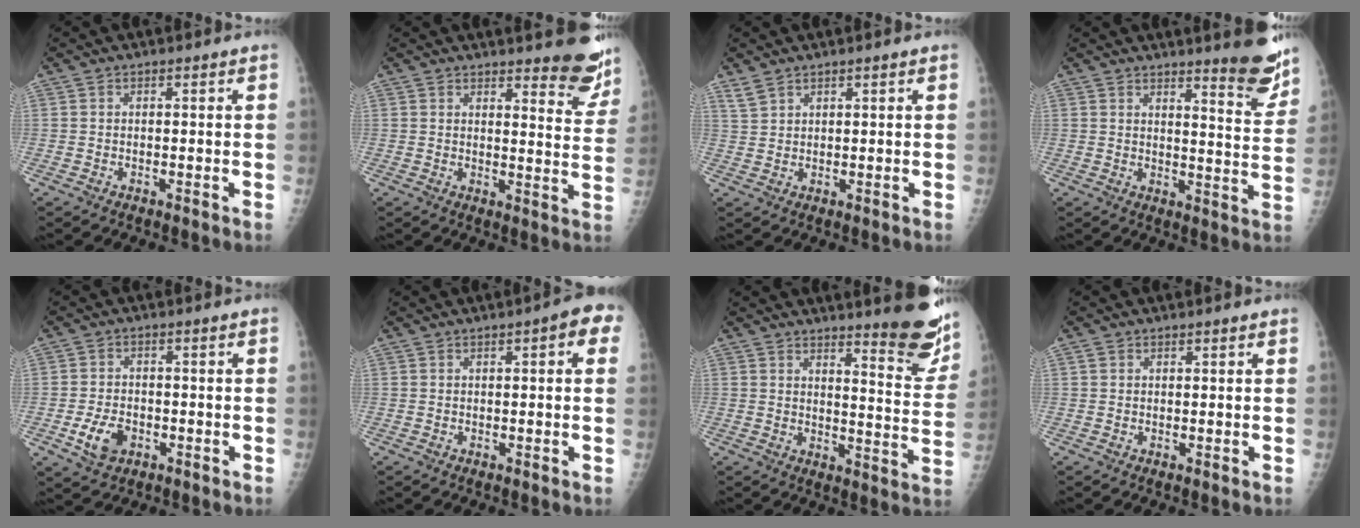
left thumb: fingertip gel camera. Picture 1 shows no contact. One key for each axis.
{"total": 9.9, "fx": 8.5, "fy": 2.5, "fz": 4.3, "tx": -0.015, "ty": -0.068, "tz": 0.087}
{"total": 2.4, "fx": 2.1, "fy": 0.8, "fz": 0.9, "tx": -0.016, "ty": -0.006, "tz": 0.047}
{"total": 9.5, "fx": 7.7, "fy": 1.4, "fz": 5.4, "tx": -0.046, "ty": -0.067, "tz": 0.095}
{"total": 5.9, "fx": -2.2, "fy": 4.0, "fz": 3.7, "tx": -0.064, "ty": 0.008, "tz": -0.037}
{"total": 5.2, "fx": 1.6, "fy": 1.6, "fz": 4.7, "tx": -0.047, "ty": 0.010, "tz": 0.010}
{"total": 13.3, "fx": 10.7, "fy": 2.5, "fz": 7.5, "tx": -0.062, "ty": -0.093, "tz": 0.127}
{"total": 0.8, "fx": 0.4, "fy": 0.6, "fz": 0.3, "tx": -0.003, "ty": 0.001, "tz": 0.008}